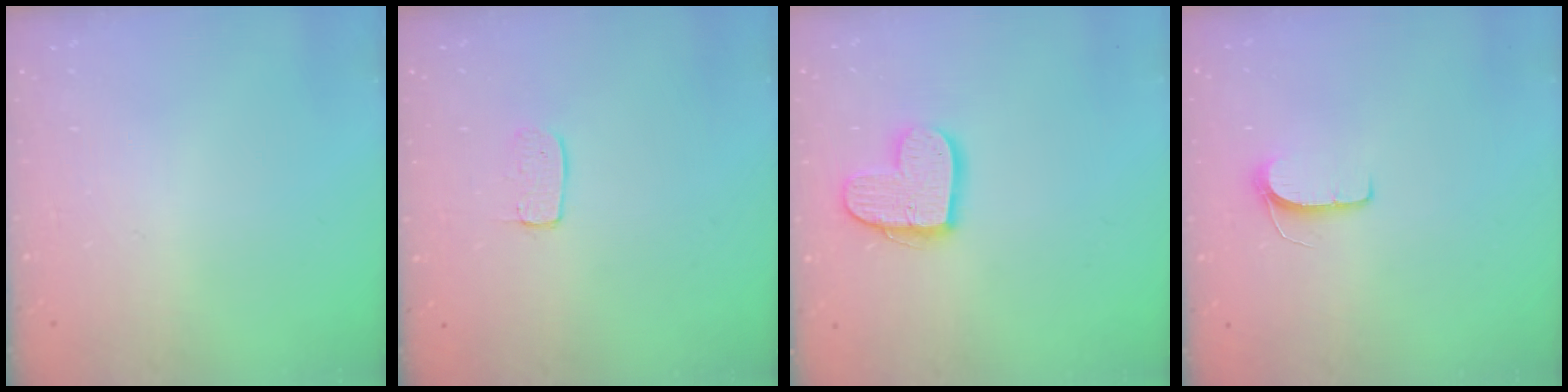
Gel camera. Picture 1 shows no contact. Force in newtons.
{"total": 5.0, "press": 5.0, "slide": 0.3}
{"total": 13.5, "press": 13.5, "slide": 0.9}
{"total": 6.1, "press": 6.1, "slide": 0.5}